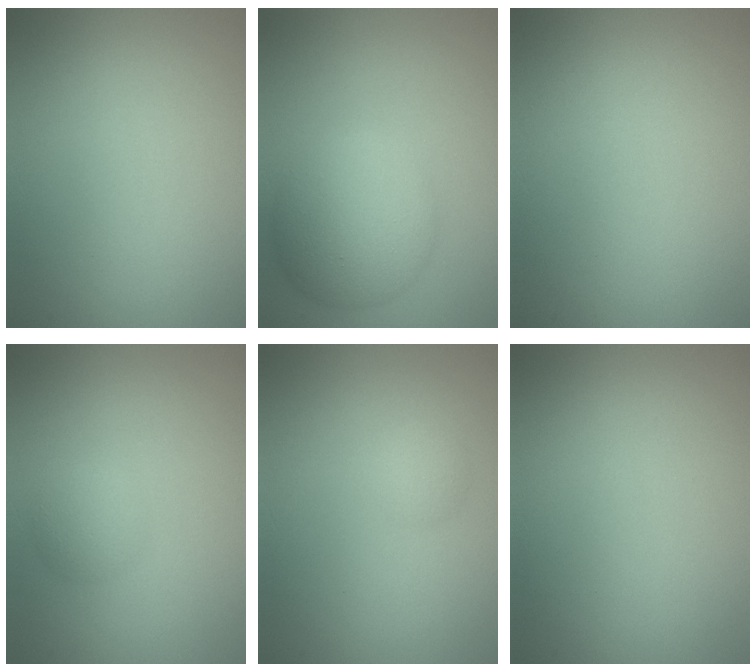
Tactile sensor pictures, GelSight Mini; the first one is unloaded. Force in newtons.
{"total": 7.7, "press": 7.7, "slide": 0.1}
{"total": 0.0}
{"total": 1.9, "press": 1.9, "slide": 0.1}
{"total": 1.4, "press": 1.4, "slide": 0.0}
{"total": 0.0}